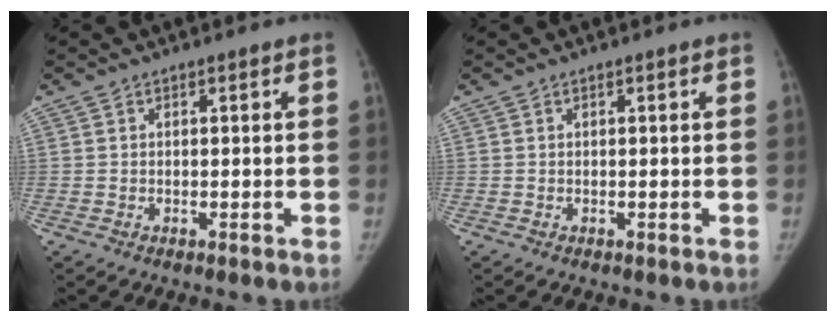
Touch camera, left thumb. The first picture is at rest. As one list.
[{"total": 0.0}]